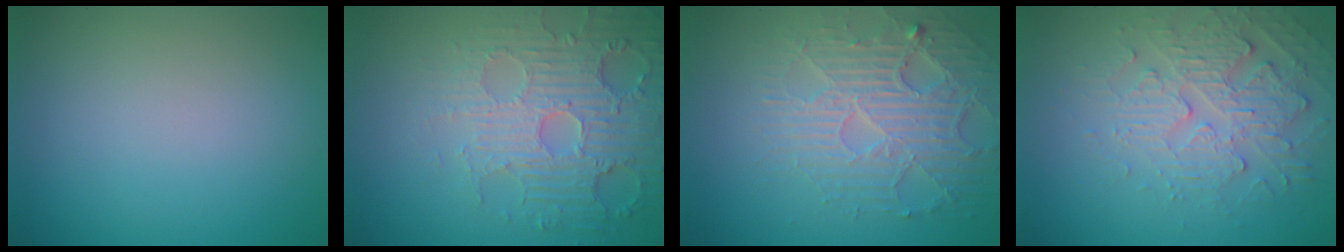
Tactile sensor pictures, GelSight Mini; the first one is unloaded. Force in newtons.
{"total": 4.8, "press": 4.6, "slide": 1.2}
{"total": 5.3, "press": 4.4, "slide": 3.0}
{"total": 3.9, "press": 3.5, "slide": 1.8}